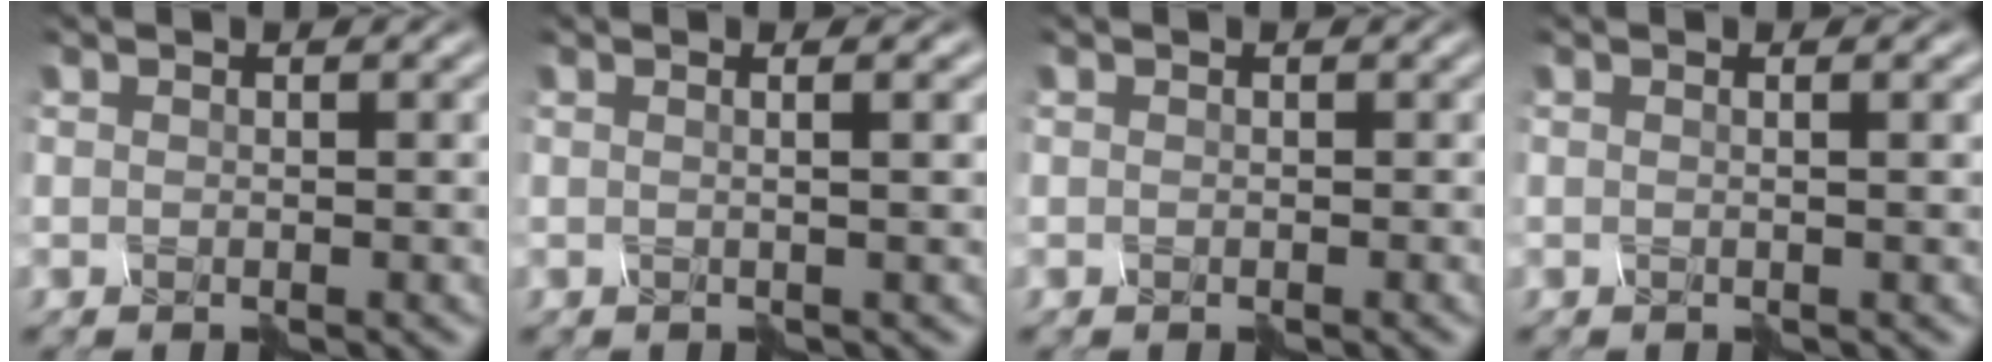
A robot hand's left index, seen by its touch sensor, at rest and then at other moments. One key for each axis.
{"total": 2.9, "fx": 0.9, "fy": 1.3, "fz": 2.4, "tx": -0.023, "ty": 0.035, "tz": -0.010}
{"total": 0.8, "fx": -0.2, "fy": -0.4, "fz": -0.6, "tx": -0.004, "ty": 0.000, "tz": 0.009}
{"total": 1.8, "fx": 0.5, "fy": 0.9, "fz": 1.5, "tx": -0.011, "ty": 0.025, "tz": -0.012}